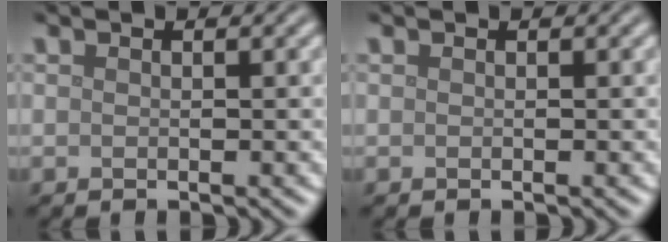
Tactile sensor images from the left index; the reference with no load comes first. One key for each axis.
{"total": 0.0}